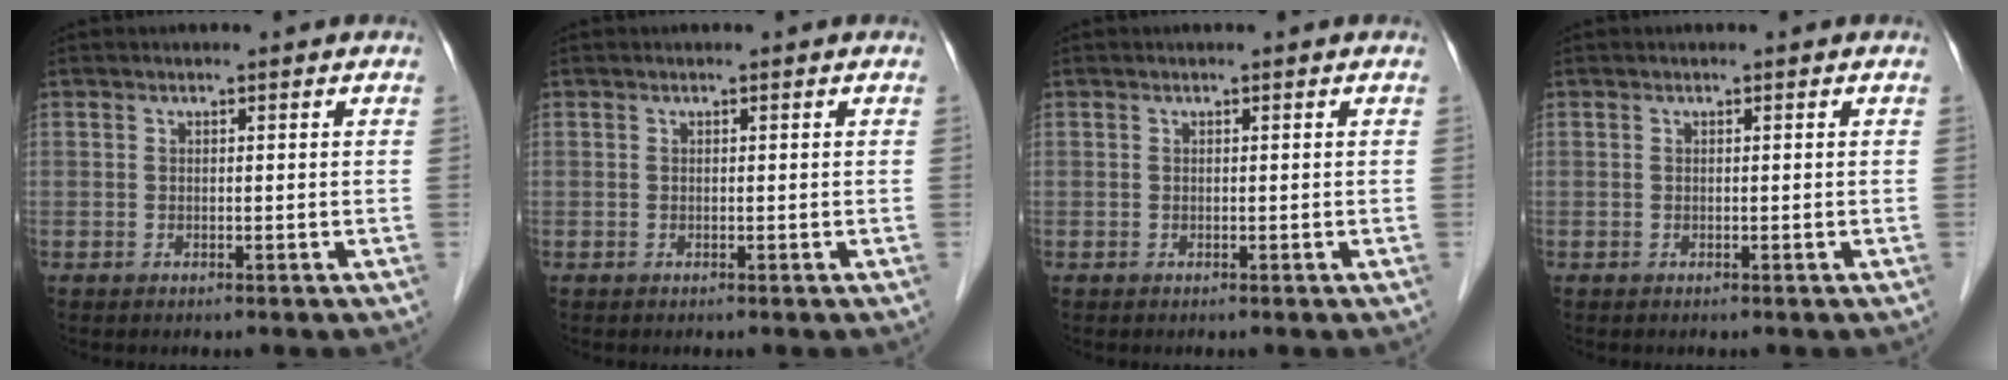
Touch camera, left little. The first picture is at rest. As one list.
[{"total": 0.0}, {"total": 0.0}, {"total": 0.0}]